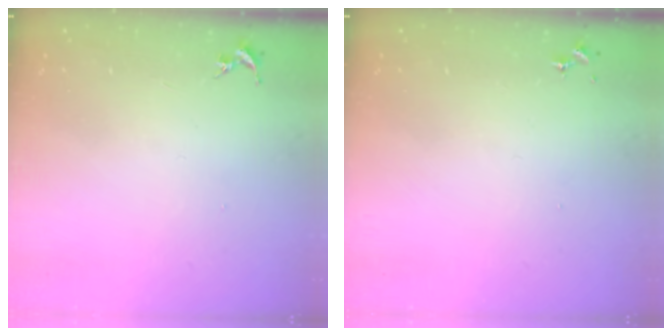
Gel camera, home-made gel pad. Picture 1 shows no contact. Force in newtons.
{"total": 0.0}